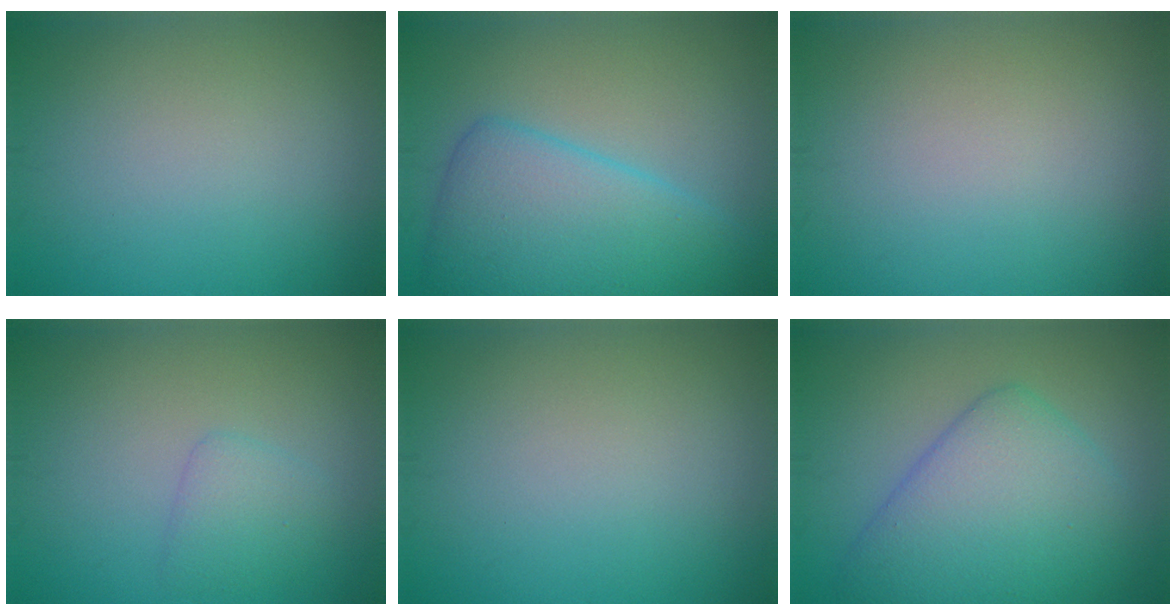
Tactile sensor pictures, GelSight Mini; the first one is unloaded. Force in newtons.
{"total": 7.5, "press": 7.5, "slide": 0.2}
{"total": 0.0}
{"total": 1.9, "press": 1.9, "slide": 0.2}
{"total": 0.0}
{"total": 7.8, "press": 7.8, "slide": 0.0}